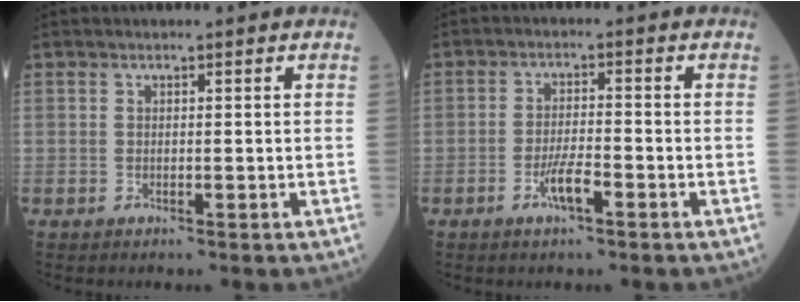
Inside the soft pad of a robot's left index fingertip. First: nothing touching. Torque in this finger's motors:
{"motor_torque": [0.75, 0.39, 0.25, 0.08]}